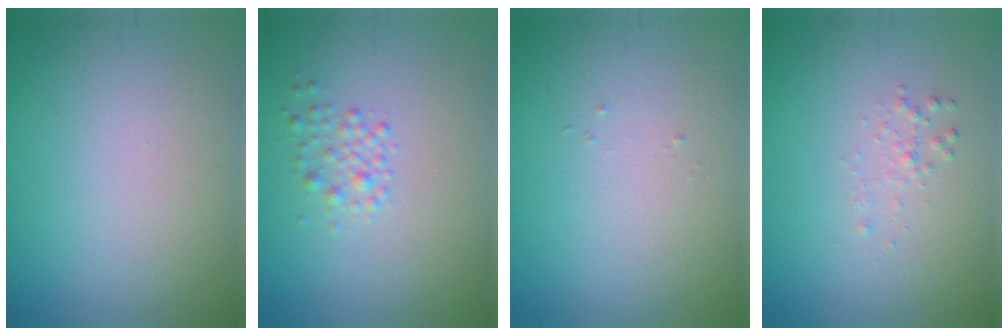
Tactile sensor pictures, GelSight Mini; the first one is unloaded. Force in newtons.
{"total": 1.6, "press": 1.6, "slide": 0.0}
{"total": 0.0}
{"total": 0.9, "press": 0.9, "slide": 0.0}